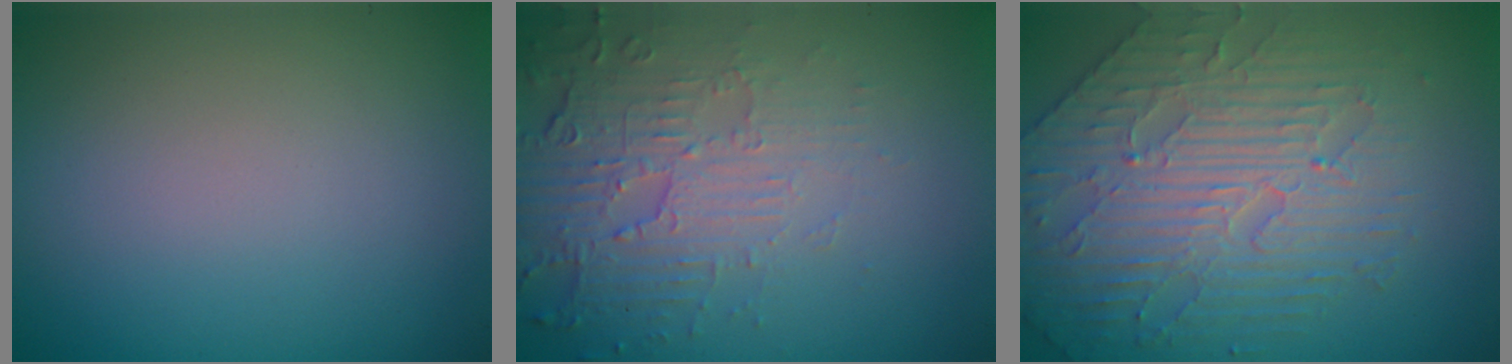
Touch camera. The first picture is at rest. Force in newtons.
{"total": 5.8, "press": 3.7, "slide": 4.4}
{"total": 5.1, "press": 4.8, "slide": 1.7}